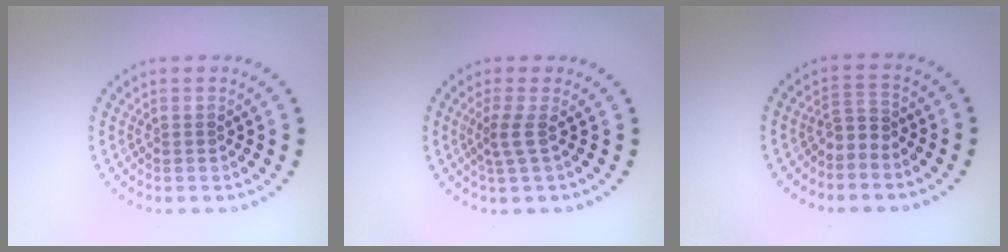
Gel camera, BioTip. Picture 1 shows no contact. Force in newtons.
{"total": 1.9, "press": 1.2, "slide": 1.4}
{"total": 1.7, "press": 1.1, "slide": 1.3}